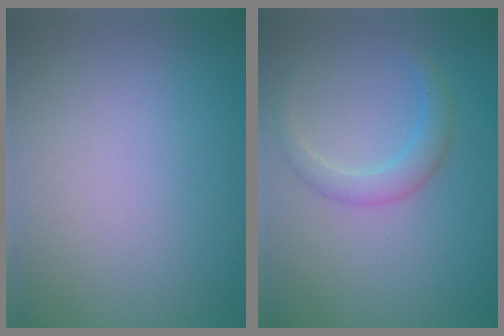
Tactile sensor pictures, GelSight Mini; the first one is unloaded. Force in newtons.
{"total": 2.3, "press": 2.2, "slide": 0.3}